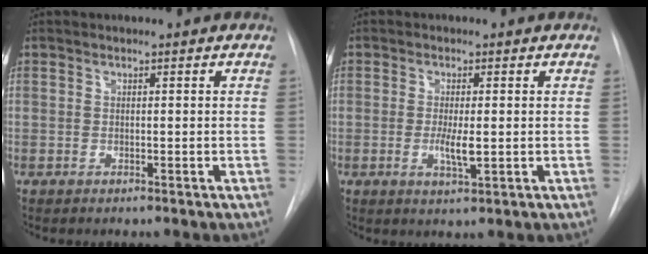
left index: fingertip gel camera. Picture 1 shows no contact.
{"total": 3.2, "force": [-0.4, 0.6, 3.2], "torque": [-0.060, -0.006, -0.004]}